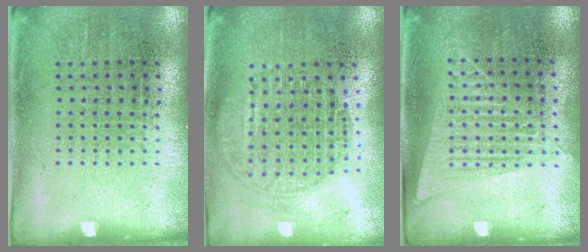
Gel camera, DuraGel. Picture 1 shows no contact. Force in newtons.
{"total": 1.7, "press": 1.5, "slide": 0.9}
{"total": 1.1, "press": 1.0, "slide": 0.5}